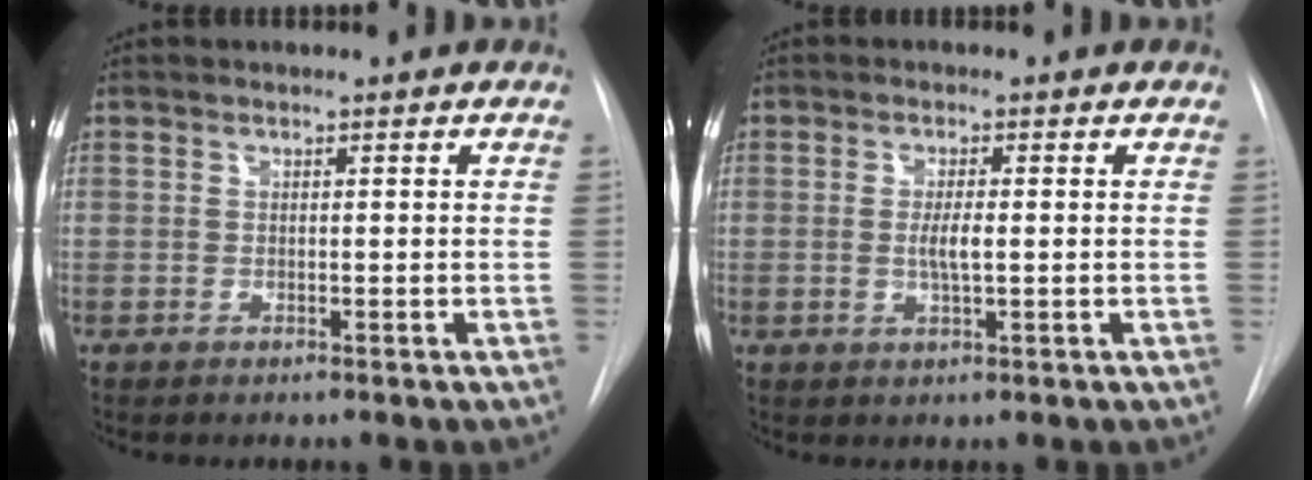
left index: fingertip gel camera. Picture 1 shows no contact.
{"total": 2.7, "force": [-0.2, 0.4, 2.6], "torque": [-0.051, -0.005, -0.004]}